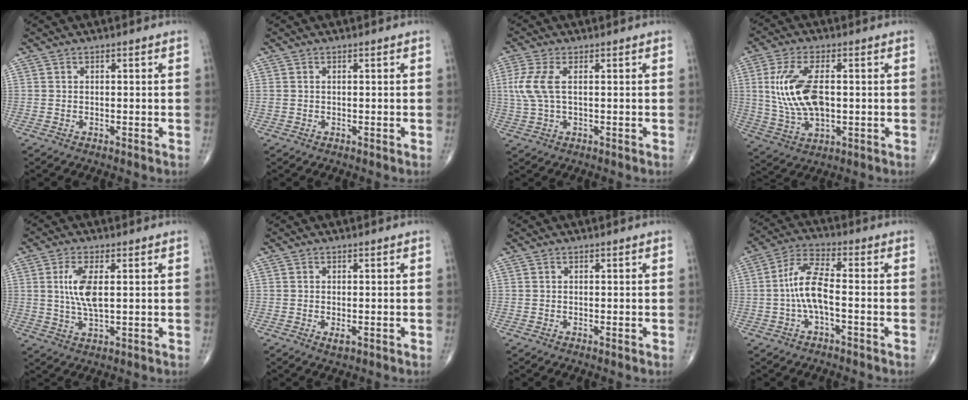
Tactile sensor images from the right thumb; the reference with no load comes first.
{"total": 0.7, "force": [0.1, 0.5, 0.5], "torque": [-0.015, 0.006, 0.007]}
{"total": 6.1, "force": [1.0, 2.6, 5.5], "torque": [-0.153, 0.011, 0.021]}
{"total": 12.9, "force": [1.2, 6.5, 11.1], "torque": [-0.228, 0.001, 0.031]}
{"total": 6.8, "force": [1.2, 2.5, 6.3], "torque": [-0.133, -0.006, 0.026]}
{"total": 1.4, "force": [-0.5, 0.6, 1.1], "torque": [-0.017, -0.002, -0.005]}
{"total": 0.0}
{"total": 8.0, "force": [-1.4, 2.6, 7.4], "torque": [-0.159, 0.030, -0.032]}